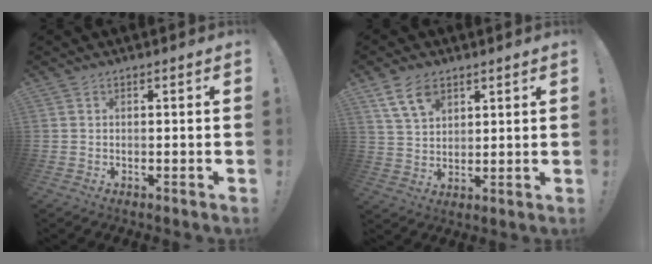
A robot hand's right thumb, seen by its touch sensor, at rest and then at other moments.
{"total": 9.4, "force": [5.5, 5.7, 5.0], "torque": [-0.091, -0.013, 0.109]}